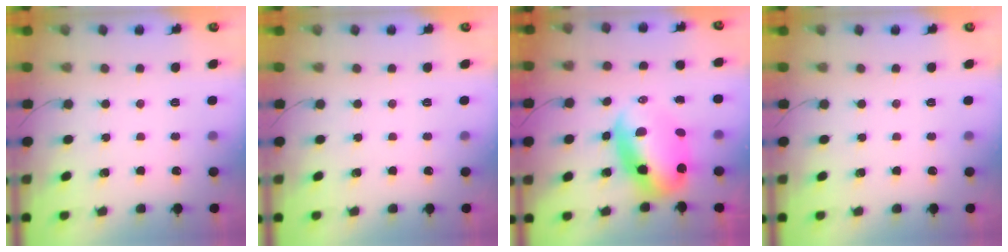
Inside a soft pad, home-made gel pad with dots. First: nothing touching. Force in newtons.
{"total": 0.0}
{"total": 11.1, "press": 10.7, "slide": 2.6}
{"total": 0.0}